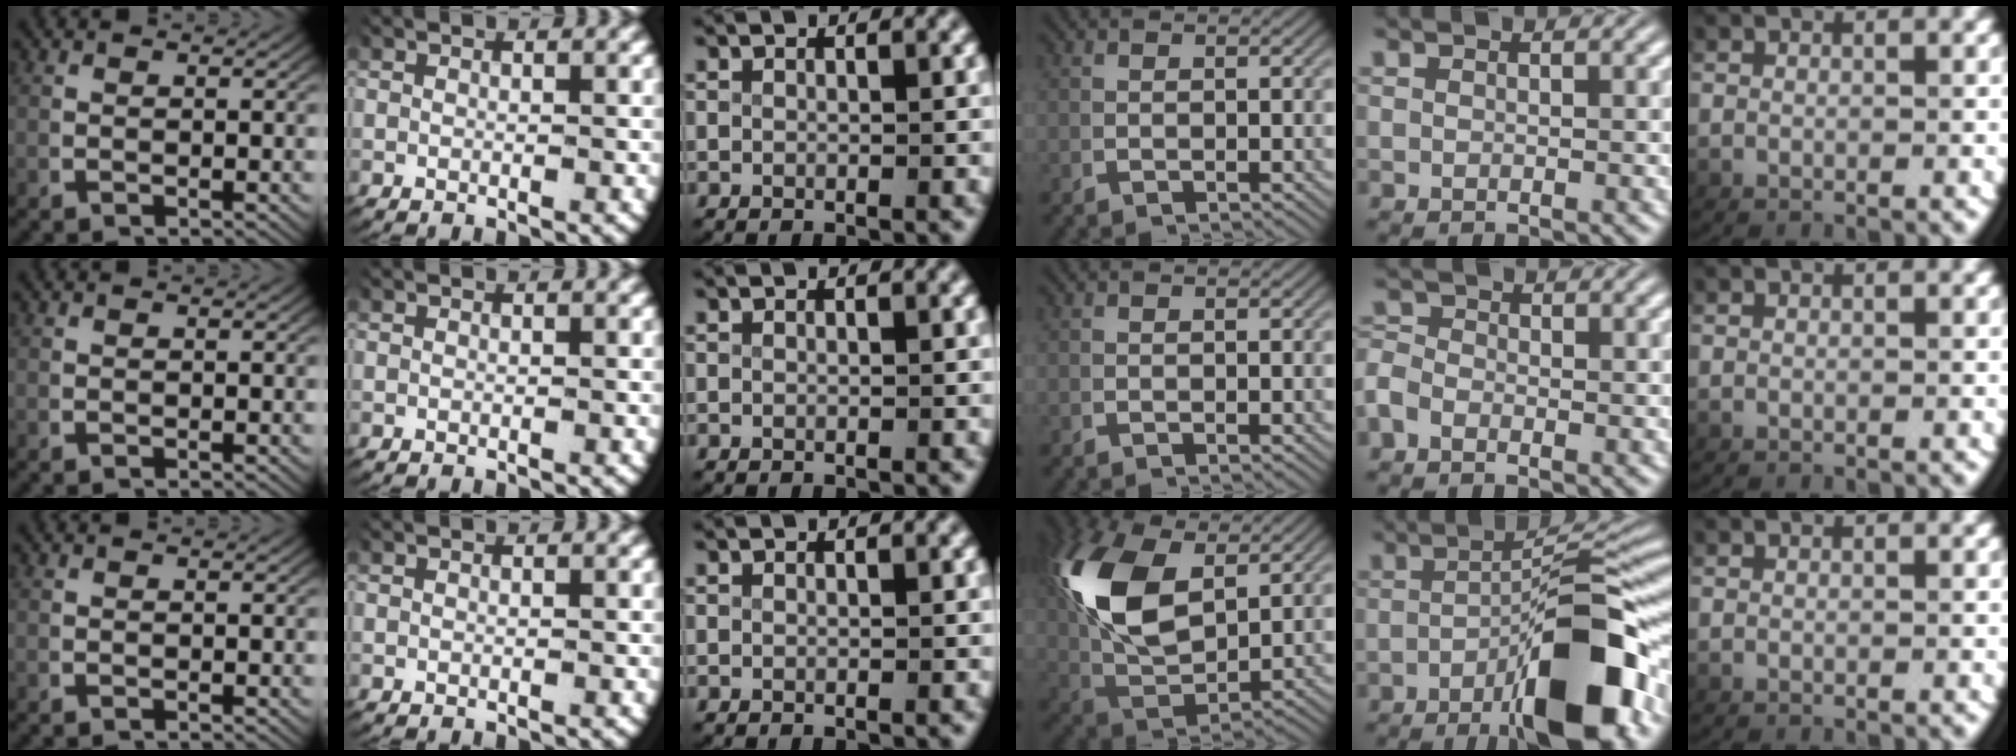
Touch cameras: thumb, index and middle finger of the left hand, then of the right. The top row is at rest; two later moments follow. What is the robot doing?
{"motion": "lift_and_place", "object": "fork"}